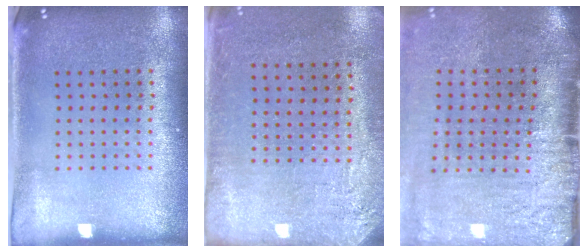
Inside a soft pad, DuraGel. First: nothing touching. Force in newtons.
{"total": 2.7, "press": 2.3, "slide": 1.4}
{"total": 4.5, "press": 3.7, "slide": 2.6}